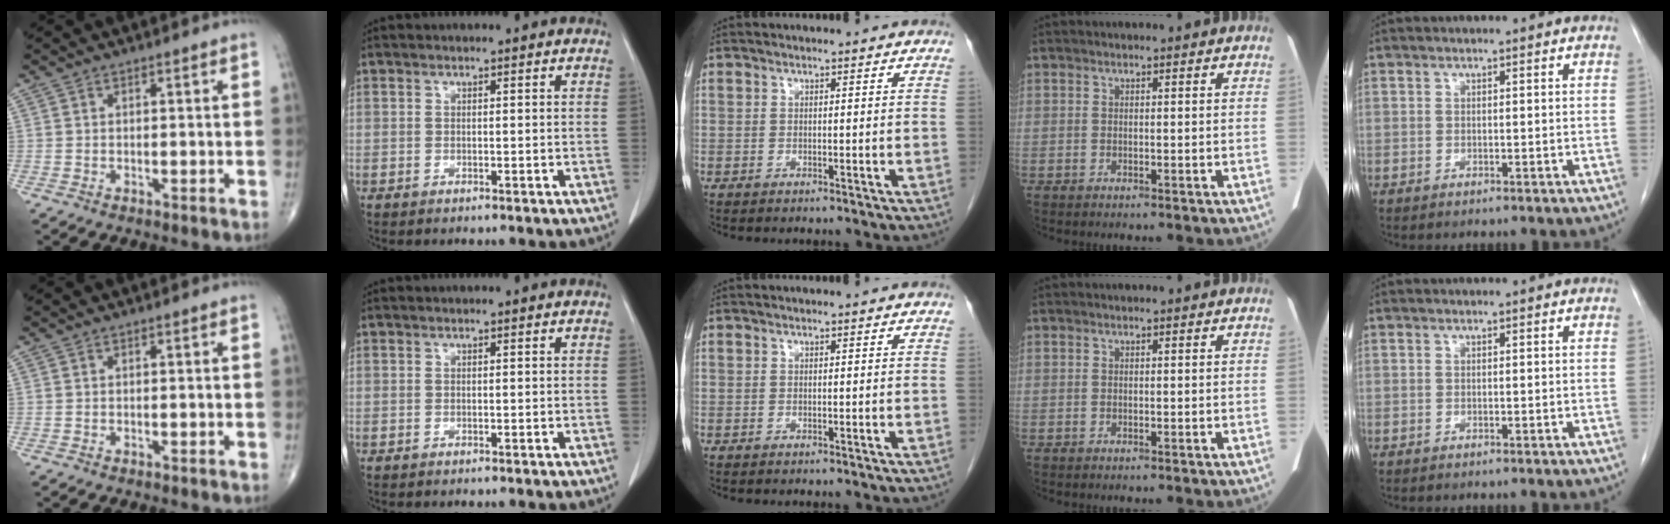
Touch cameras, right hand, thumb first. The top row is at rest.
{}